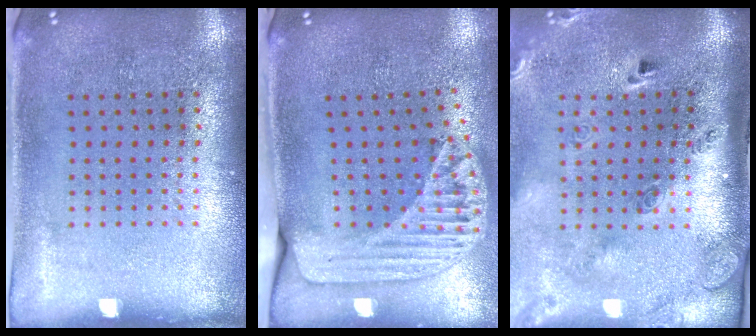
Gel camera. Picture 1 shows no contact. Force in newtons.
{"total": 1.8, "press": 1.5, "slide": 1.0}
{"total": 2.9, "press": 2.0, "slide": 2.1}